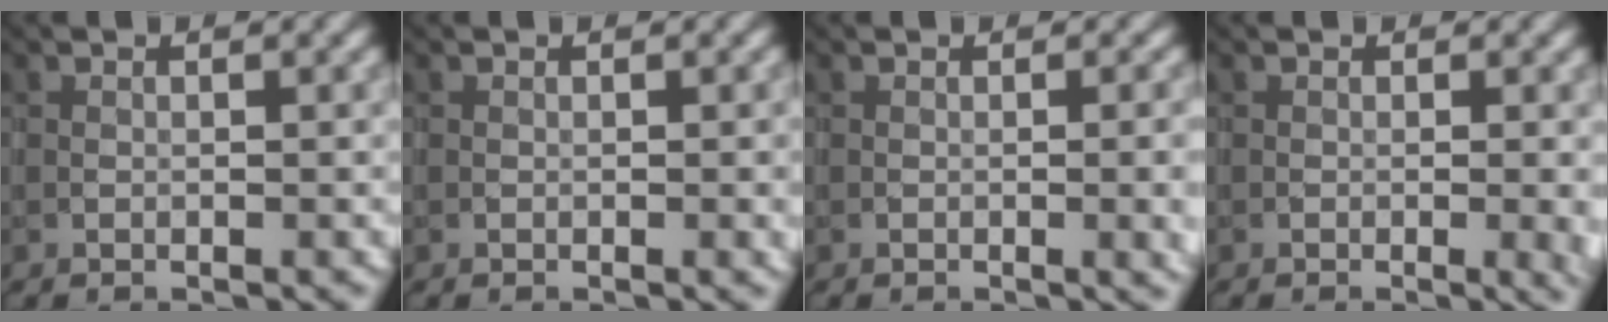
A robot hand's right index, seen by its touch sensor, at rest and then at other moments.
{"total": 0.9, "force": [-0.2, 0.3, 0.8], "torque": [-0.013, -0.003, 0.000]}
{"total": 3.4, "force": [-0.8, 1.3, 3.0], "torque": [-0.039, -0.008, 0.000]}
{"total": 2.3, "force": [-0.6, 0.7, 2.1], "torque": [-0.032, -0.007, -0.004]}